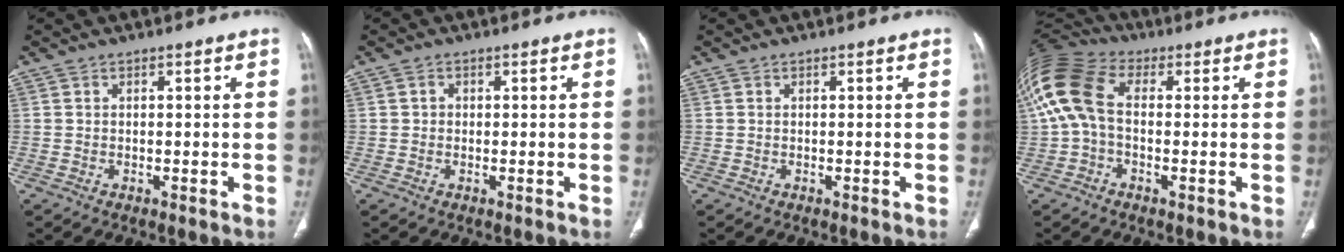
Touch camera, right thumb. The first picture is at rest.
{"total": 1.0, "force": [0.1, 0.9, 0.3], "torque": [-0.002, 0.003, 0.000]}
{"total": 0.0}
{"total": 14.6, "force": [1.0, 9.3, 11.2], "torque": [-0.257, 0.034, 0.010]}